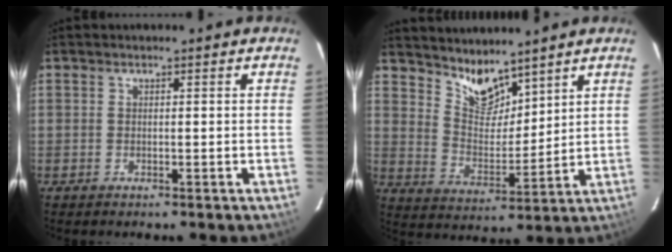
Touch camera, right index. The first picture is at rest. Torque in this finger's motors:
{"motor_torque": [-0.16, 0.39, 0.00, 0.00]}